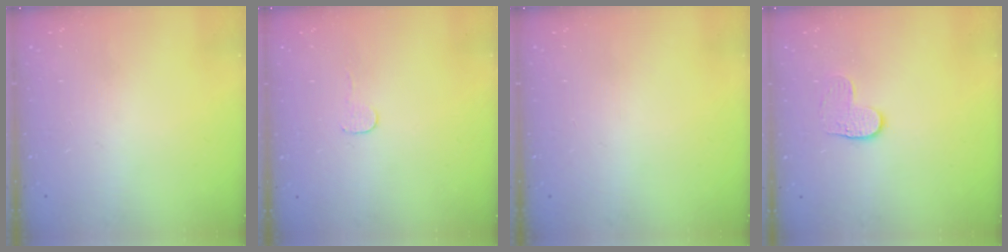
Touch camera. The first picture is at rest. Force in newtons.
{"total": 2.7, "press": 2.7, "slide": 0.2}
{"total": 0.0}
{"total": 4.0, "press": 4.0, "slide": 0.4}